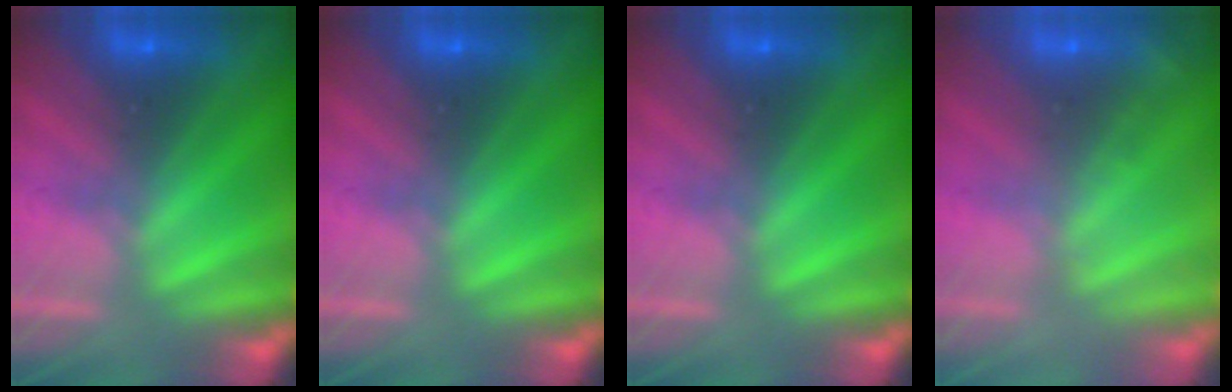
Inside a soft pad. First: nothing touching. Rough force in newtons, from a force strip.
{"total": 0.0}
{"total": 0.0}
{"total": 1.9}